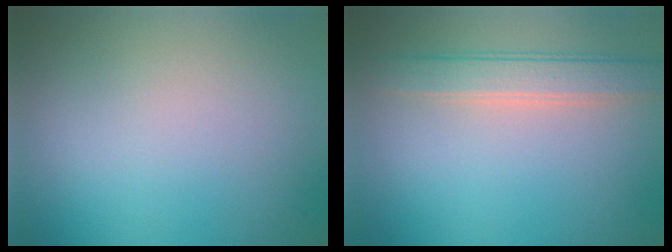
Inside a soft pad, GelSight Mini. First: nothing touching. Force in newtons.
{"total": 3.0, "press": 3.0, "slide": 0.3}